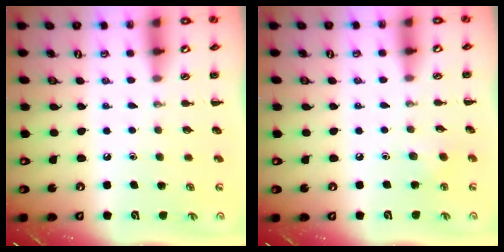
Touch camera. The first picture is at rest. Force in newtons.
{"total": 4.4, "press": 4.2, "slide": 1.1}